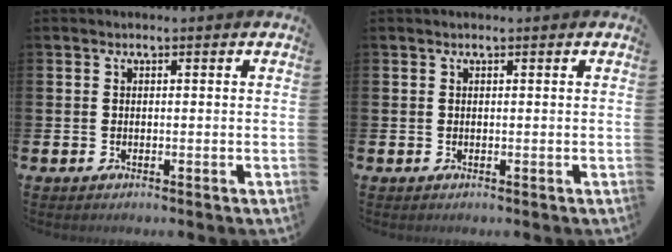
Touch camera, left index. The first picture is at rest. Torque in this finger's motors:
{"motor_torque": [0.28, -0.84, -0.04, 0.02]}